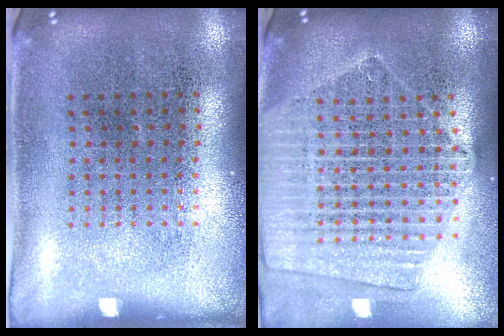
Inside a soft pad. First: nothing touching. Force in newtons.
{"total": 2.2, "press": 2.0, "slide": 1.0}